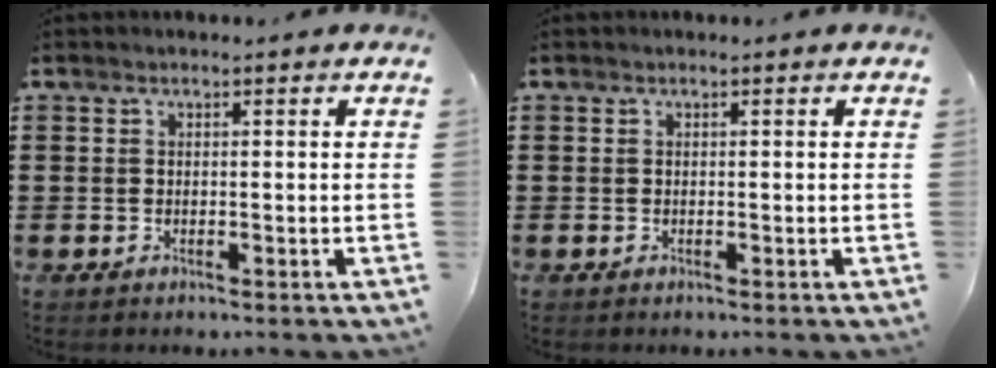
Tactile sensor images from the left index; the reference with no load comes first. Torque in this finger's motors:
{"motor_torque": [0.00, 0.00, 0.00, 0.00]}